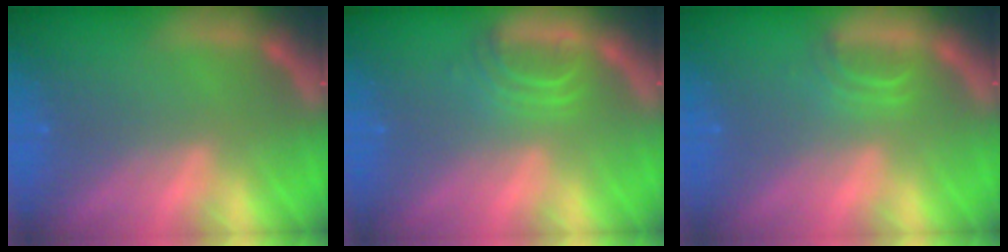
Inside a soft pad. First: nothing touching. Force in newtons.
{"total": 2.9}
{"total": 1.9}